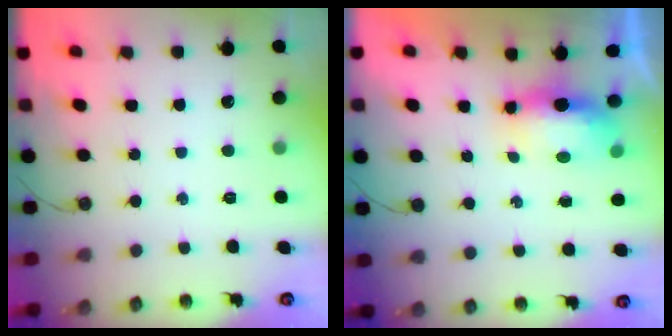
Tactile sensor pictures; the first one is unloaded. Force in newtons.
{"total": 9.7, "press": 7.7, "slide": 6.0}